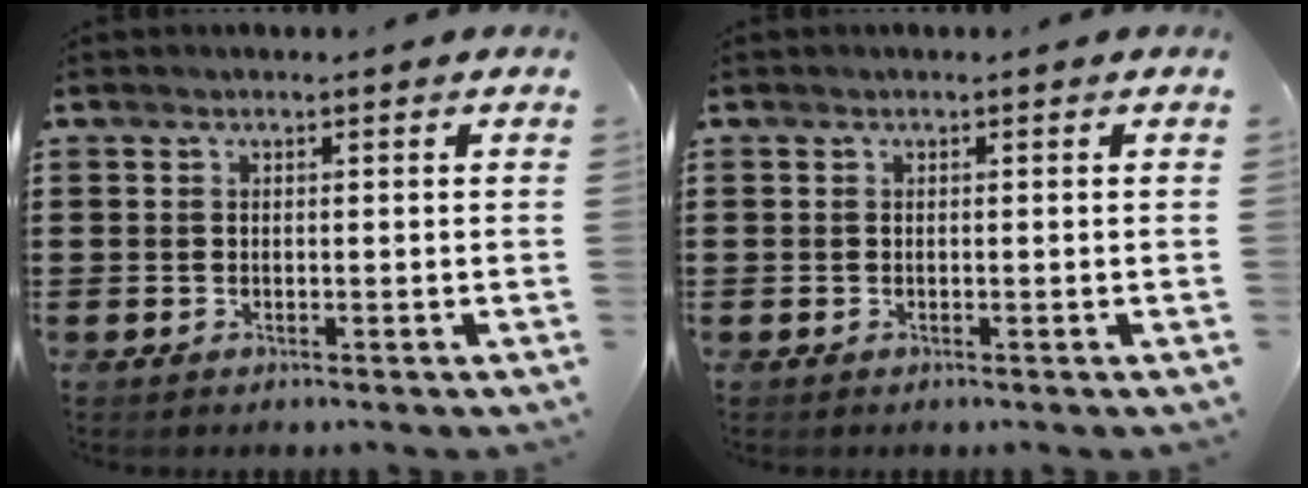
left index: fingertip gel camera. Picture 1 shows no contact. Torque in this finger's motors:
{"motor_torque": [0.00, 0.00, 0.00, 0.00]}